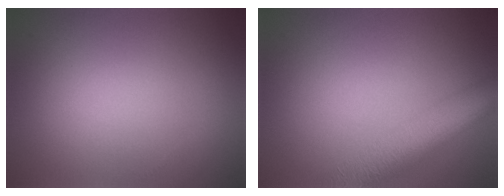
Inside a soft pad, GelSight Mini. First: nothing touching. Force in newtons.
{"total": 8.3, "press": 8.3, "slide": 0.4}